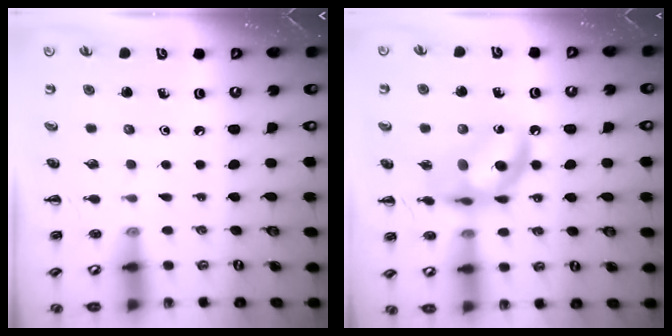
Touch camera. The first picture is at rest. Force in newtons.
{"total": 12.2, "press": 11.9, "slide": 2.7}